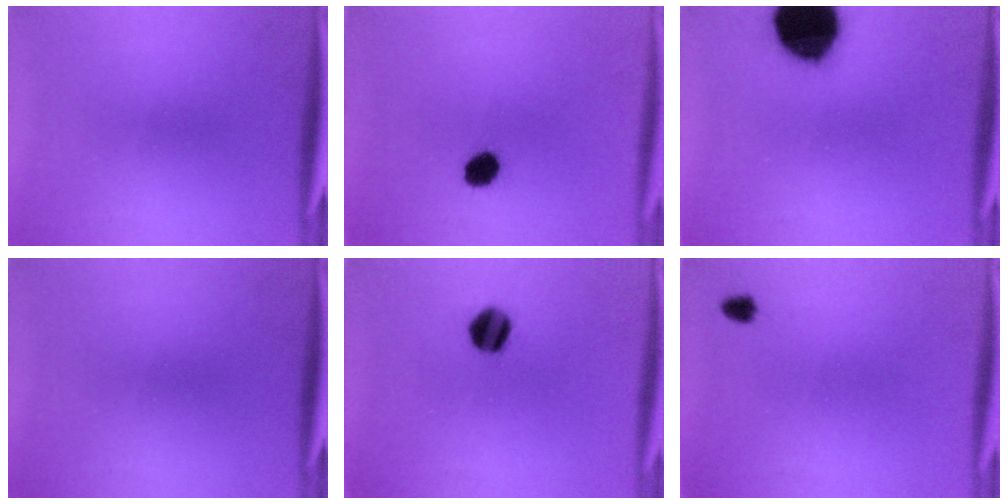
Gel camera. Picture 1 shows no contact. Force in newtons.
{"total": 4.5}
{"total": 19.6}
{"total": 0.0}
{"total": 6.7}
{"total": 1.5}